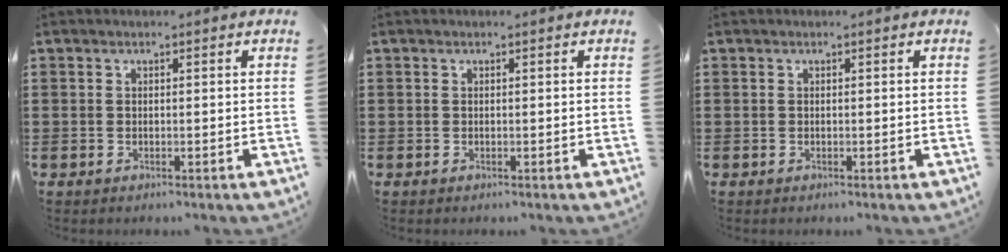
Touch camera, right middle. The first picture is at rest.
{"total": 0.0}
{"total": 0.0}